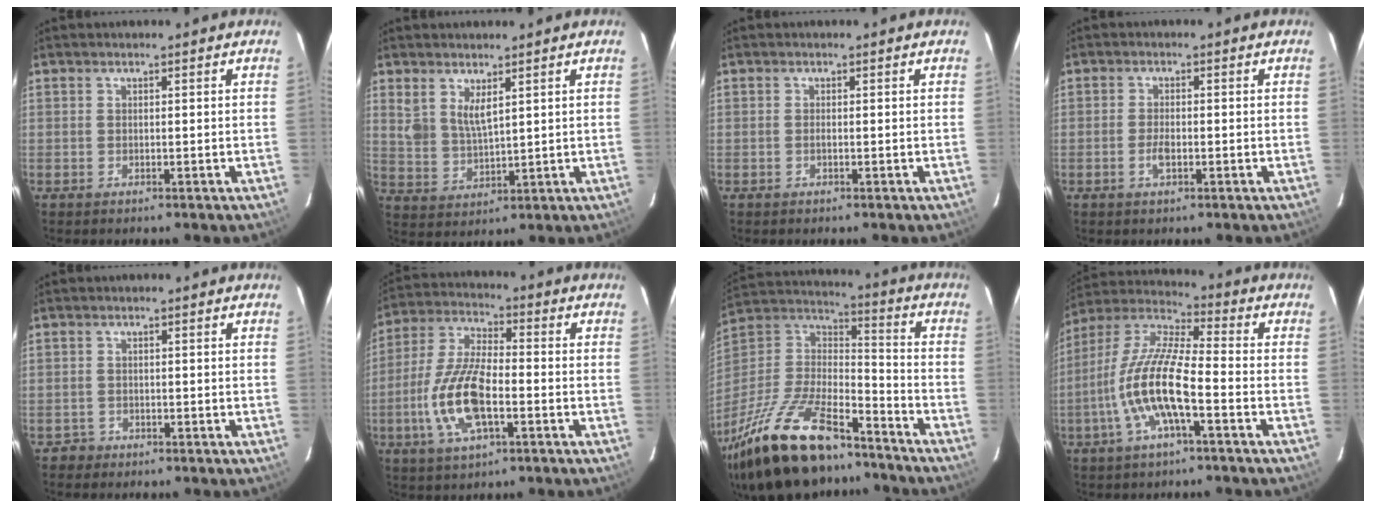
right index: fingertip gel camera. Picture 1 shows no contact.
{"total": 5.5, "force": [3.2, 2.3, 3.9], "torque": [-0.072, -0.008, 0.069]}
{"total": 0.5, "force": [-0.1, 0.1, 0.5], "torque": [-0.009, 0.000, -0.003]}
{"total": 2.6, "force": [-0.9, 1.1, 2.1], "torque": [-0.044, -0.001, -0.017]}
{"total": 1.6, "force": [-1.0, 1.3, -0.2], "torque": [0.001, 0.007, -0.017]}
{"total": 13.8, "force": [-4.0, 5.1, 12.1], "torque": [-0.260, -0.003, -0.077]}
{"total": 28.6, "force": [-20.5, 10.5, 16.9], "torque": [-0.344, -0.014, -0.340]}
{"total": 14.0, "force": [-4.5, 2.8, 12.9], "torque": [-0.262, -0.001, -0.094]}